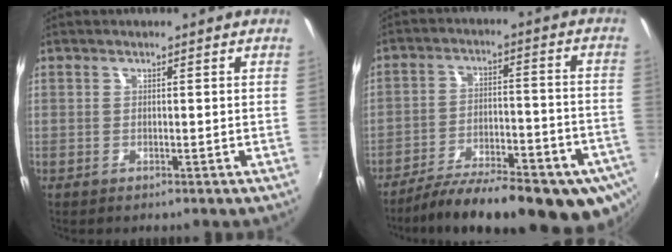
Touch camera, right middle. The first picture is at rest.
{"total": 23.6, "force": [-16.8, 6.8, 15.1], "torque": [-0.250, -0.054, -0.229]}